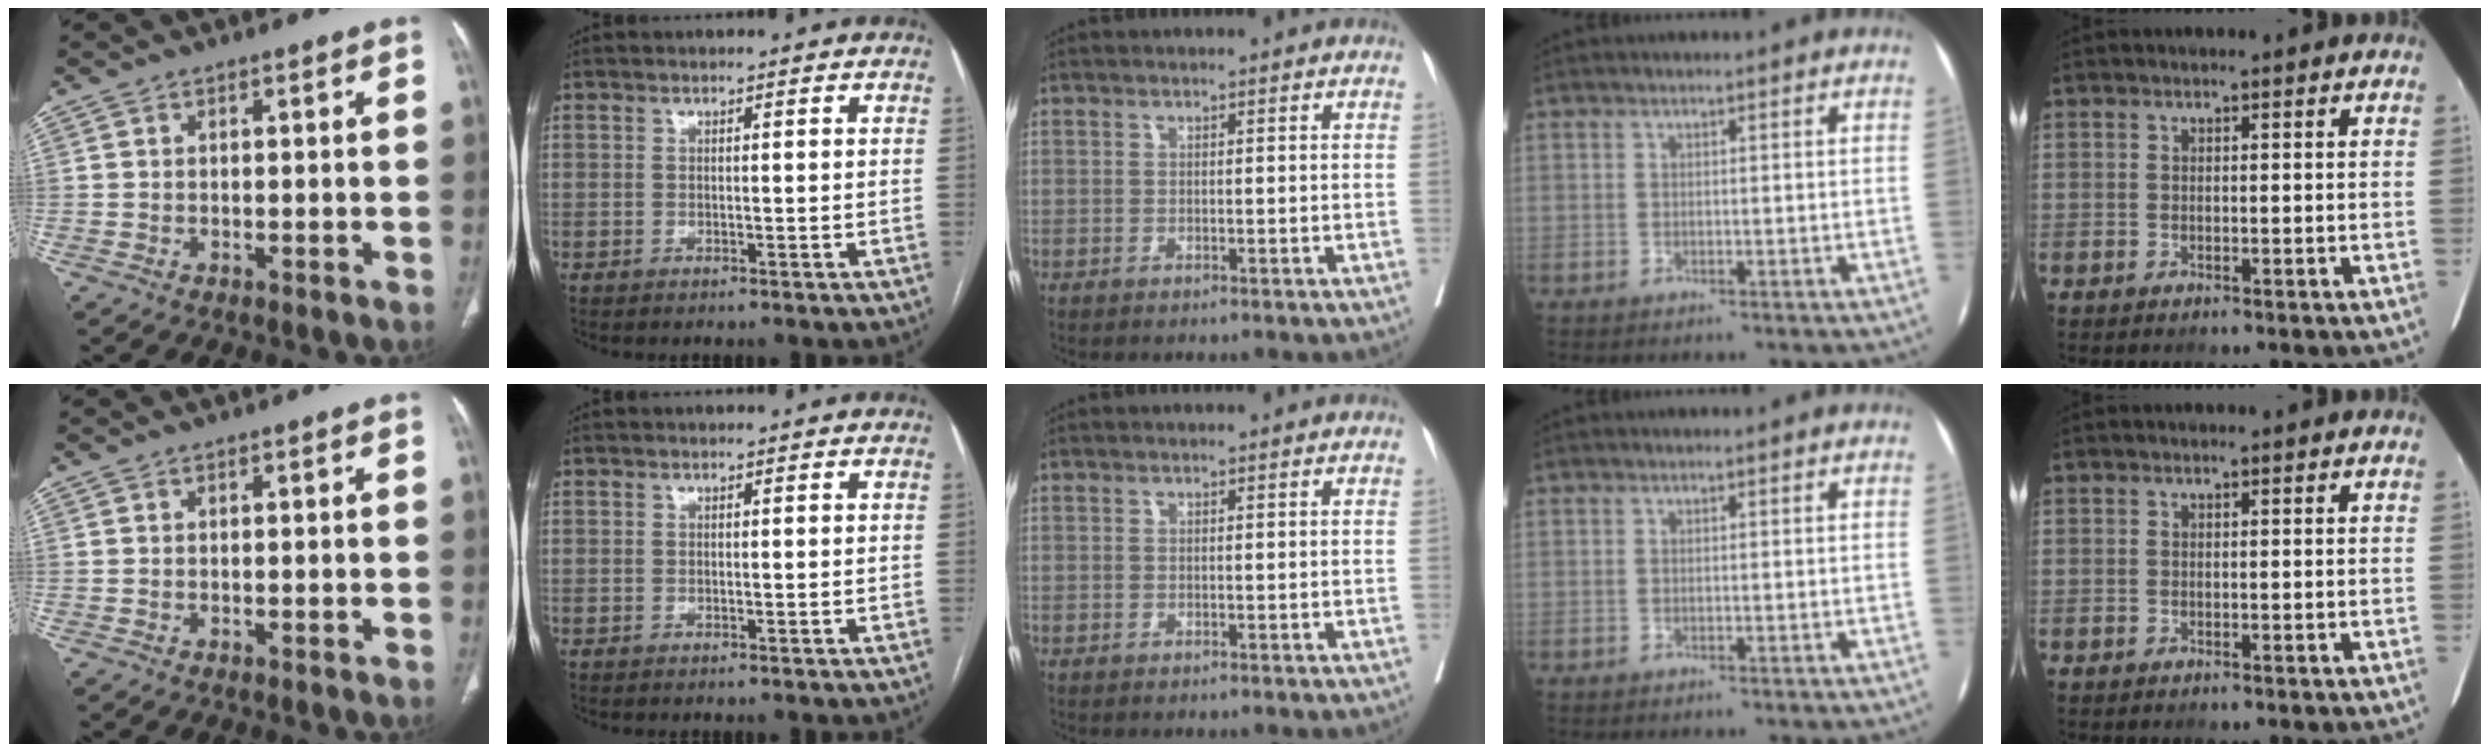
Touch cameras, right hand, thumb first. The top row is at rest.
{}